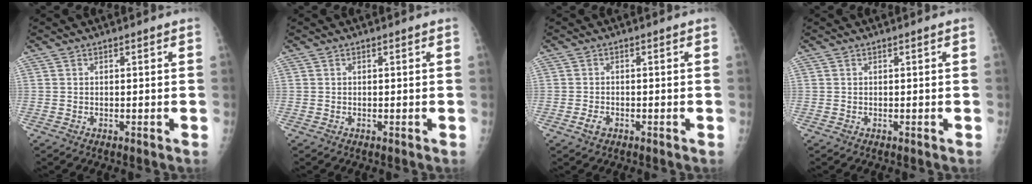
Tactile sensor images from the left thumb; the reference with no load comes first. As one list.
[{"total": 0.0}, {"total": 2.0, "force": [-1.0, 1.3, 1.1], "torque": [-0.022, 0.002, -0.019]}, {"total": 0.0}]